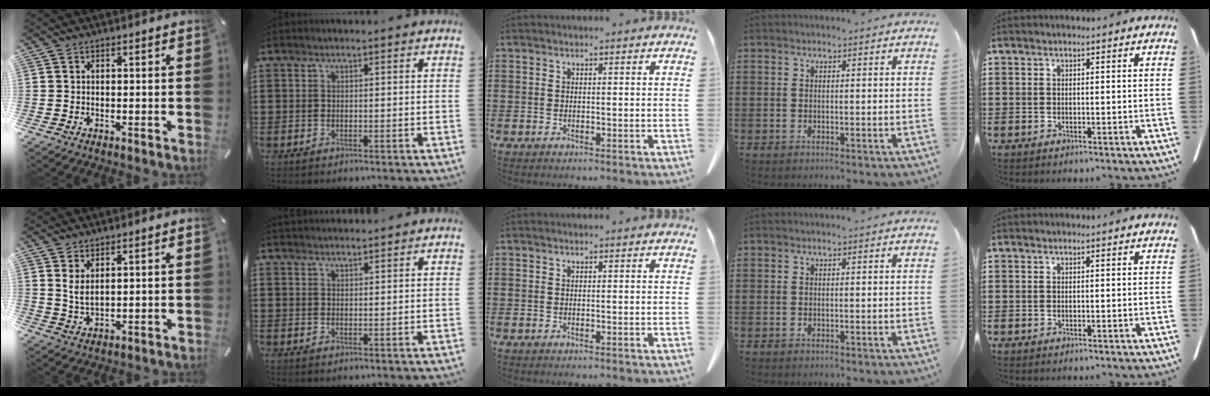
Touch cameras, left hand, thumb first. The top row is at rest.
{"thumb": {"total": 3.6, "force": [2.2, 1.4, 2.5], "torque": [-0.061, -0.007, 0.037]}, "index": {"total": 1.4, "force": [1.3, 0.2, 0.1], "torque": [-0.004, 0.000, 0.027]}}